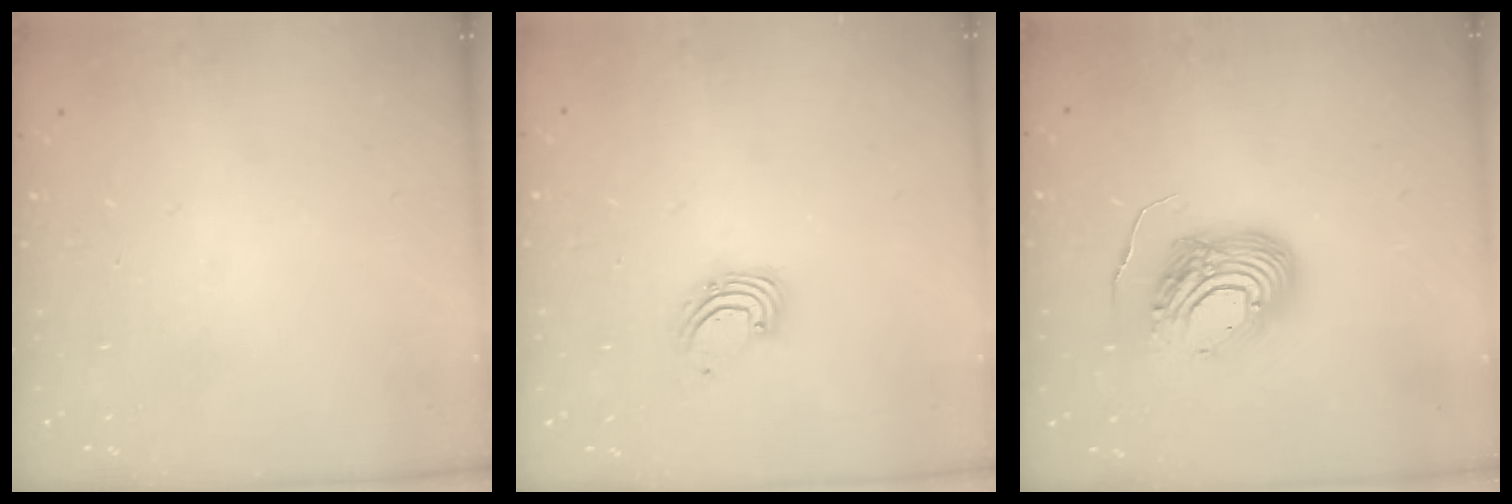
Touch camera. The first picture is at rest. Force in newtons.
{"total": 2.2, "press": 2.2, "slide": 0.2}
{"total": 15.0, "press": 14.9, "slide": 1.9}